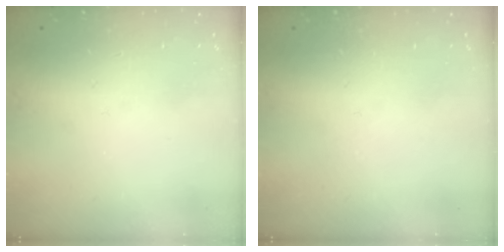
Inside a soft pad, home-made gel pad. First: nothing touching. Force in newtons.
{"total": 0.0}